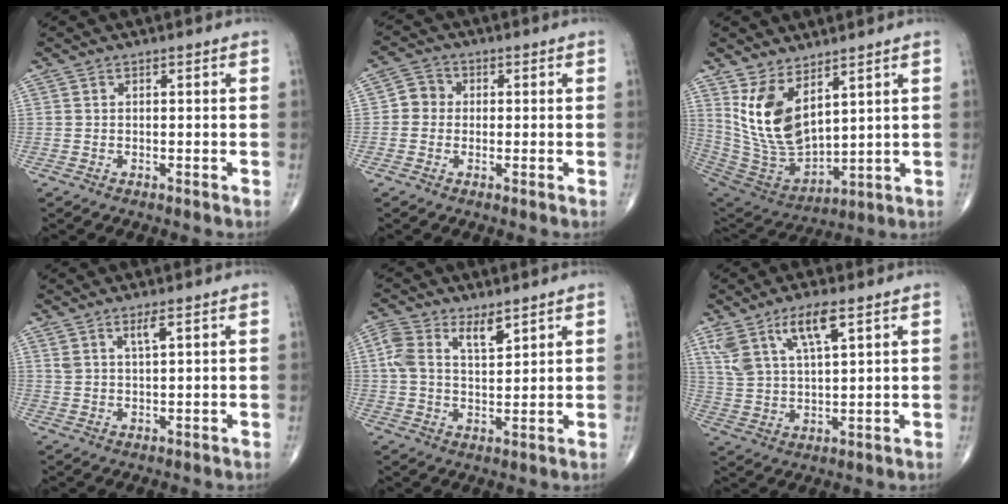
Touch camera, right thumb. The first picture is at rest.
{"total": 3.8, "force": [-0.2, 3.5, 1.4], "torque": [-0.003, 0.009, -0.013]}
{"total": 14.4, "force": [6.4, 7.1, 10.7], "torque": [-0.192, -0.041, 0.151]}
{"total": 3.1, "force": [1.8, 0.5, 2.4], "torque": [-0.050, -0.010, 0.037]}
{"total": 7.6, "force": [3.9, 3.6, 5.5], "torque": [-0.094, -0.007, 0.075]}
{"total": 9.9, "force": [5.6, 3.1, 7.6], "torque": [-0.153, -0.017, 0.117]}